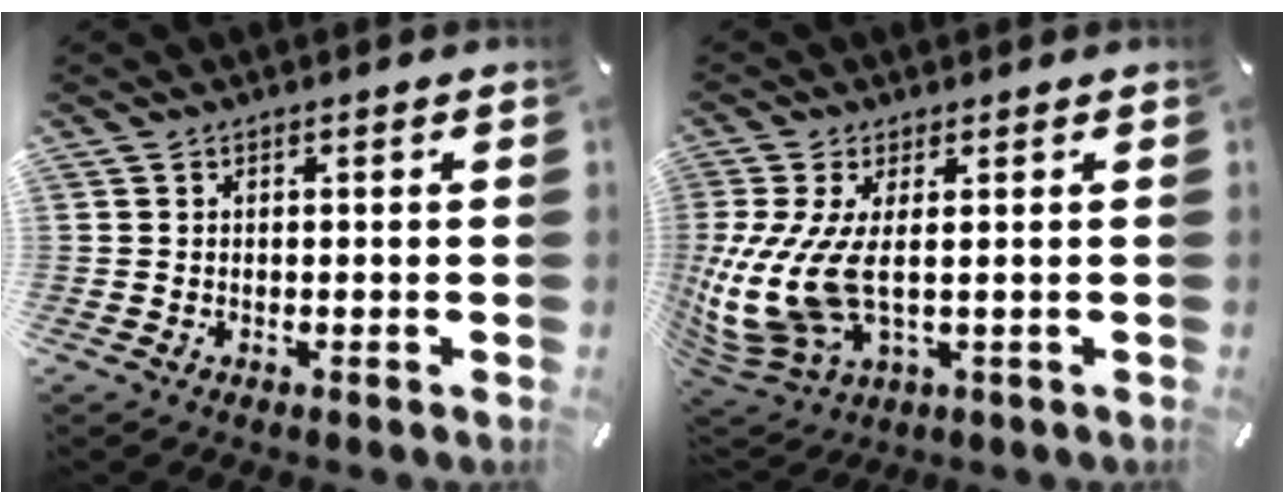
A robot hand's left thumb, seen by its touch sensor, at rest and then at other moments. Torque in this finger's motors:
{"motor_torque": [0.45, 1.53, 2.76, 0.00, 1.04]}